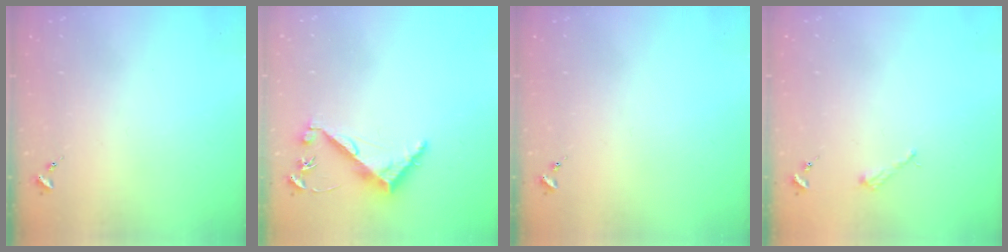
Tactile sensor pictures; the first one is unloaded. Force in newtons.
{"total": 6.7, "press": 6.6, "slide": 0.7}
{"total": 0.0}
{"total": 2.2, "press": 2.2, "slide": 0.3}